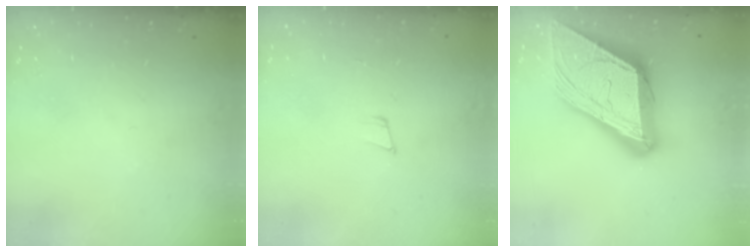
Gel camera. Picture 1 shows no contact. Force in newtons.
{"total": 5.9, "press": 5.2, "slide": 2.8}
{"total": 24.3, "press": 24.2, "slide": 2.6}